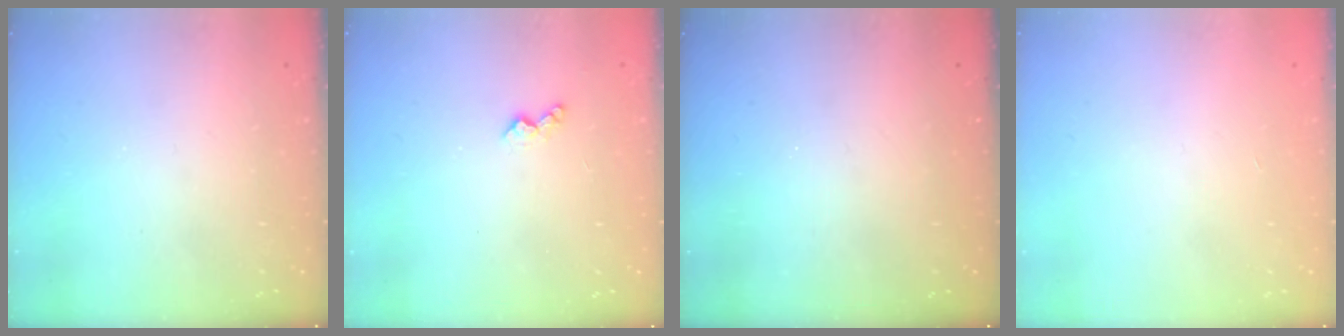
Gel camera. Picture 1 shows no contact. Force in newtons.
{"total": 3.1, "press": 3.1, "slide": 0.4}
{"total": 0.0}
{"total": 0.0}